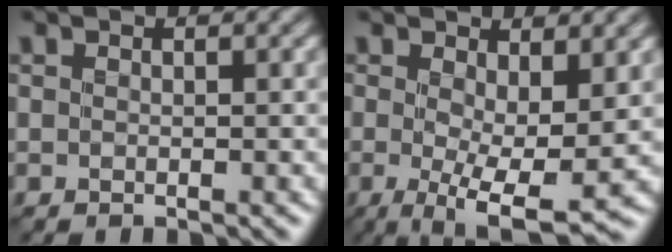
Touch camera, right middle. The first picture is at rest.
{"total": 7.0, "force": [-0.2, 2.0, 6.6], "torque": [-0.108, -0.016, -0.001]}